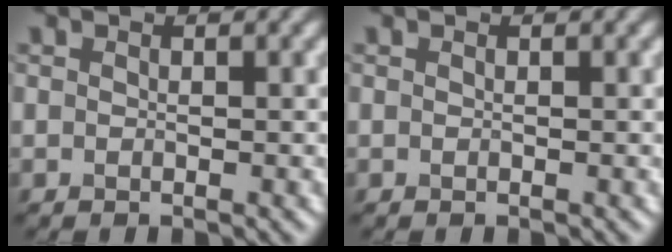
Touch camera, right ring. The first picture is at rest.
{"total": 0.0}